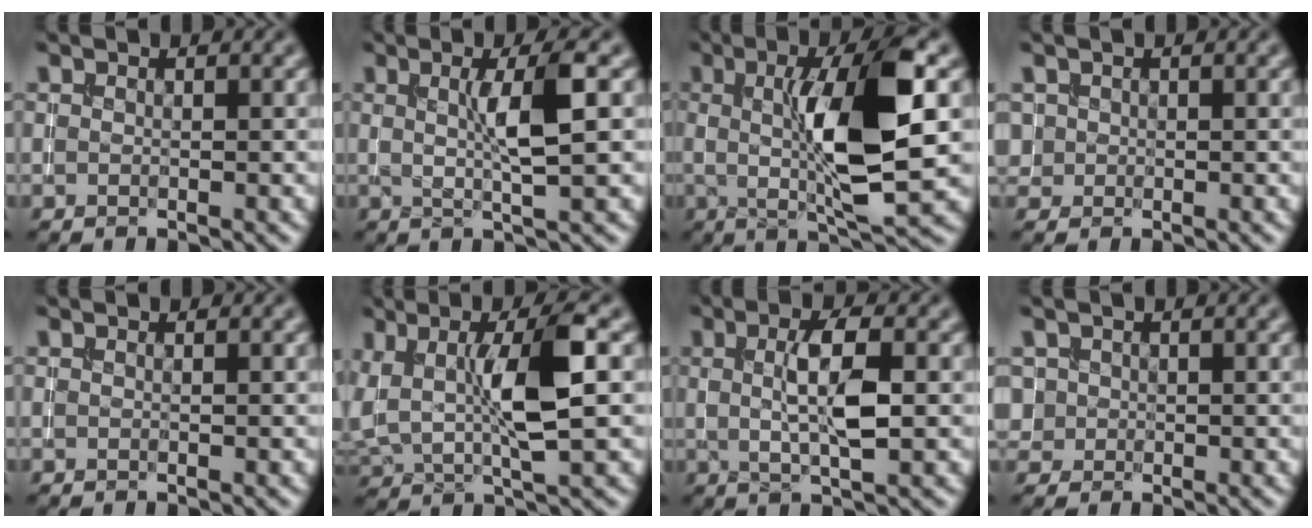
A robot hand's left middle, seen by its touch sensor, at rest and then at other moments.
{"total": 4.3, "force": [0.8, 0.5, 4.2], "torque": [-0.069, 0.004, 0.012]}
{"total": 9.7, "force": [0.8, 2.1, 9.4], "torque": [-0.144, -0.001, 0.017]}
{"total": 0.8, "force": [0.2, 0.8, -0.2], "torque": [0.010, 0.002, 0.000]}
{"total": 0.0}
{"total": 7.1, "force": [1.4, 2.1, 6.7], "torque": [-0.121, 0.008, 0.022]}
{"total": 4.7, "force": [0.6, 1.1, 4.5], "torque": [-0.082, 0.007, 0.010]}
{"total": 1.2, "force": [0.1, 1.2, -0.1], "torque": [0.015, -0.001, 0.000]}